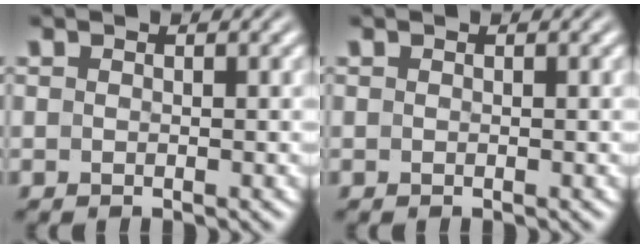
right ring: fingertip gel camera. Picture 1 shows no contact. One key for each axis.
{"total": 0.0}